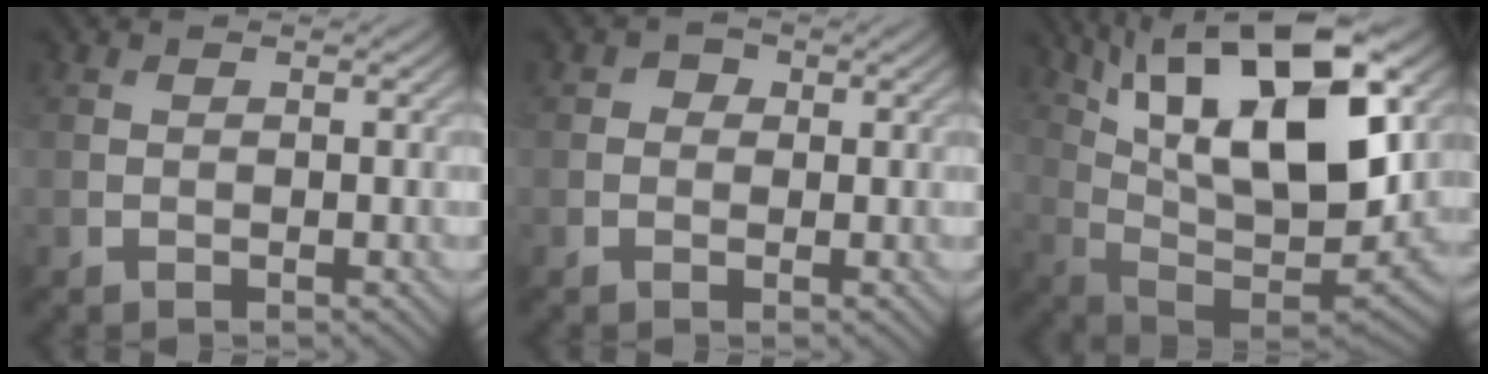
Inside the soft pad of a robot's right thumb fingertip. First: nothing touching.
{"total": 1.4, "force": [0.1, 1.3, 0.5], "torque": [-0.003, -0.001, -0.005]}
{"total": 20.1, "force": [8.8, 8.4, 16.0], "torque": [-0.296, 0.035, 0.138]}